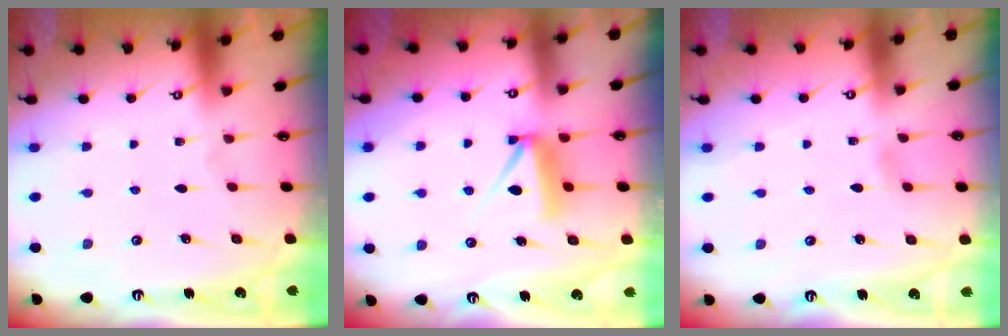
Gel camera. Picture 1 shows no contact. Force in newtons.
{"total": 7.4, "press": 7.4, "slide": 0.7}
{"total": 2.1, "press": 2.1, "slide": 0.2}